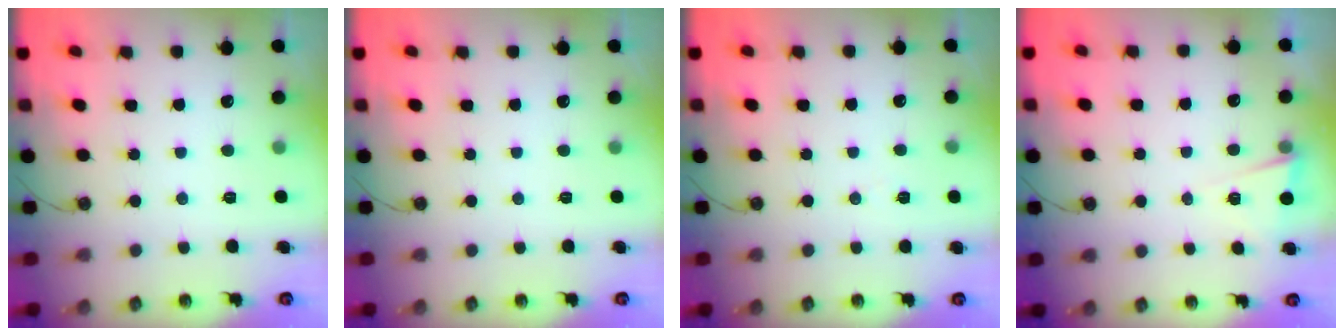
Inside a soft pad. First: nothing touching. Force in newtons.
{"total": 0.0}
{"total": 4.9, "press": 2.3, "slide": 4.3}
{"total": 2.9, "press": 2.6, "slide": 1.3}